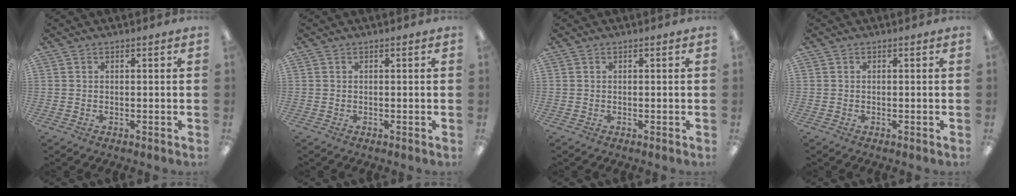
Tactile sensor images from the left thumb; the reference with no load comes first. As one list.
[{"total": 0.0}, {"total": 0.0}, {"total": 0.0}]